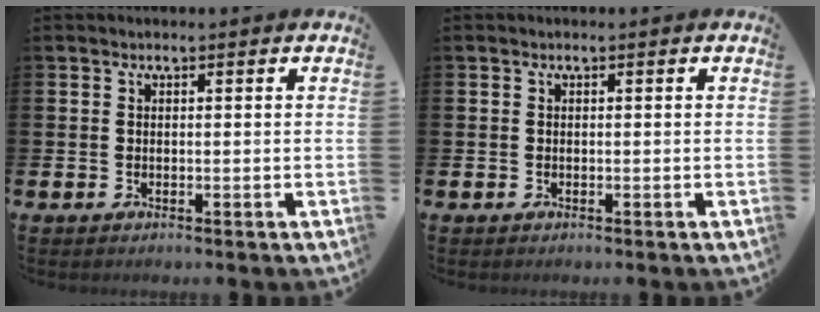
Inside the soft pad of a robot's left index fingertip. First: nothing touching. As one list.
[{"total": 0.0}]